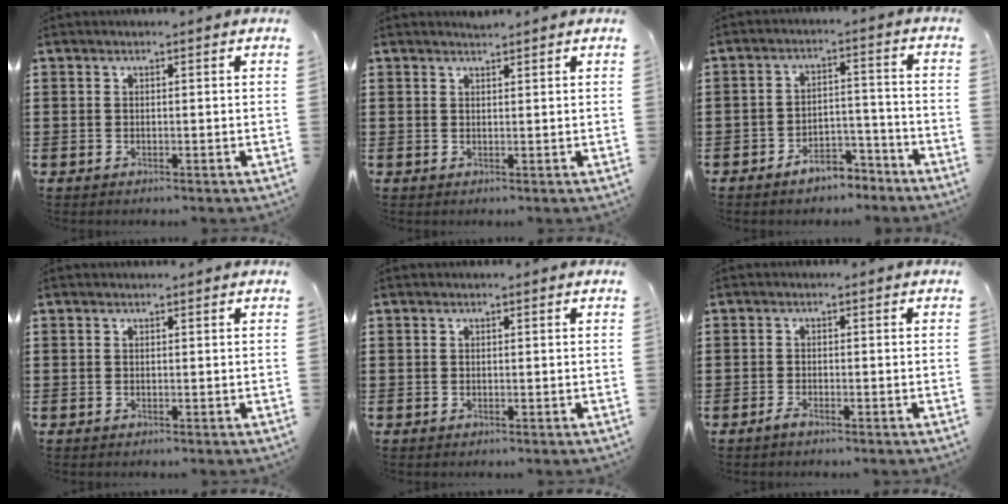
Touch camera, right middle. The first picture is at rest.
{"total": 0.8, "force": [0.8, -0.1, -0.1], "torque": [-0.007, 0.000, 0.017]}
{"total": 5.2, "force": [-4.8, 1.5, 1.3], "torque": [-0.022, 0.013, -0.093]}
{"total": 0.0}
{"total": 0.0}
{"total": 1.3, "force": [-1.1, 0.1, 0.7], "torque": [-0.024, -0.007, -0.021]}